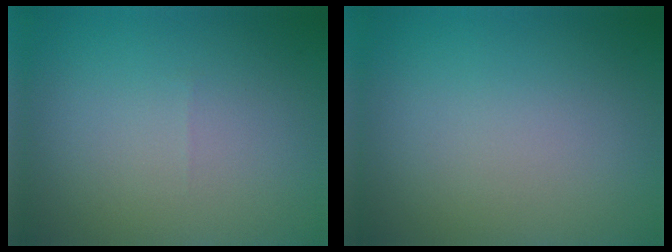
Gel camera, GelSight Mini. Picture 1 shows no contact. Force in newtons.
{"total": 0.0}